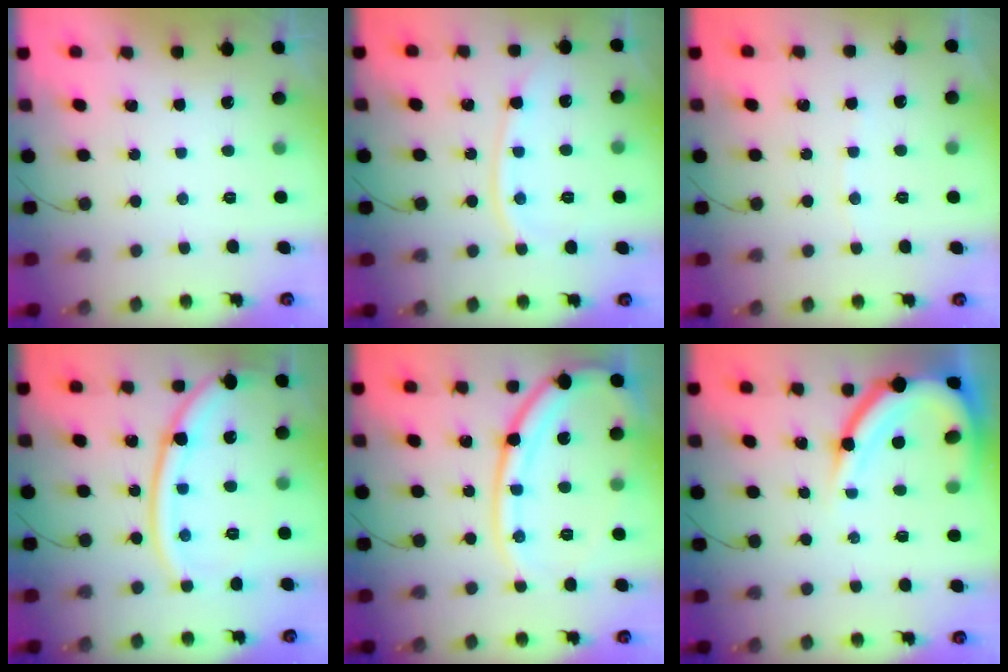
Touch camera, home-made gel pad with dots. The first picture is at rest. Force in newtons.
{"total": 9.9, "press": 9.8, "slide": 1.3}
{"total": 3.0, "press": 2.9, "slide": 0.4}
{"total": 16.4, "press": 16.3, "slide": 1.5}
{"total": 16.6, "press": 16.5, "slide": 2.2}
{"total": 13.3, "press": 13.3, "slide": 1.2}